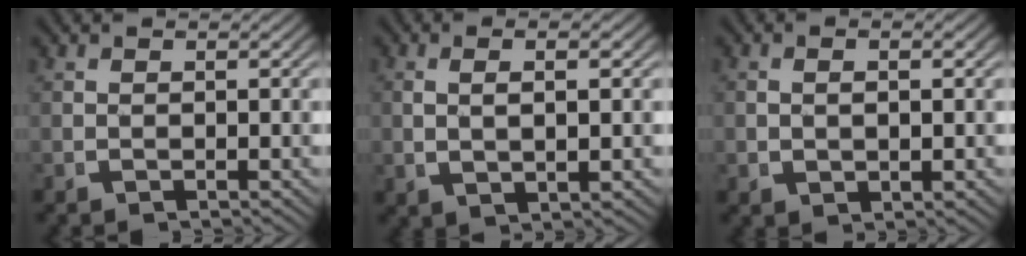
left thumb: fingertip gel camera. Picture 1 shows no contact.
{"total": 2.6, "force": [0.6, 0.7, 2.4], "torque": [-0.048, 0.002, 0.021]}
{"total": 1.3, "force": [0.3, 0.6, 1.1], "torque": [-0.025, 0.001, 0.014]}